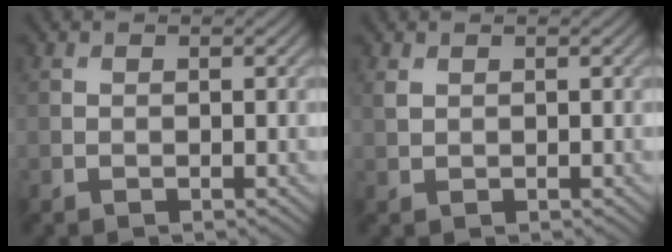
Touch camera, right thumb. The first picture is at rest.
{"total": 1.1, "force": [0.6, 0.6, 0.6], "torque": [-0.020, 0.001, 0.015]}